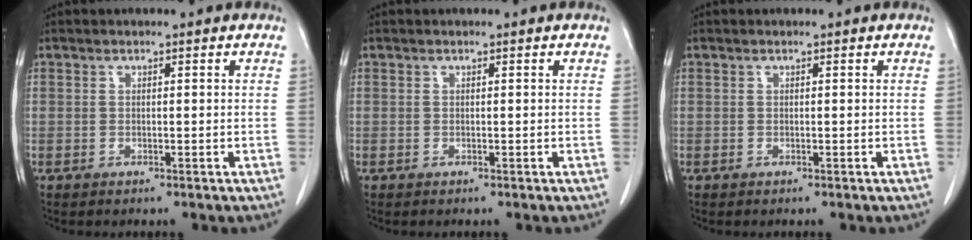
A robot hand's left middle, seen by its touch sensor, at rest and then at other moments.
{"total": 0.0}
{"total": 0.0}